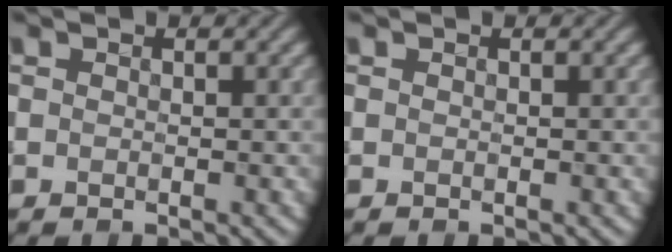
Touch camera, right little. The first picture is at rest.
{"total": 0.0}